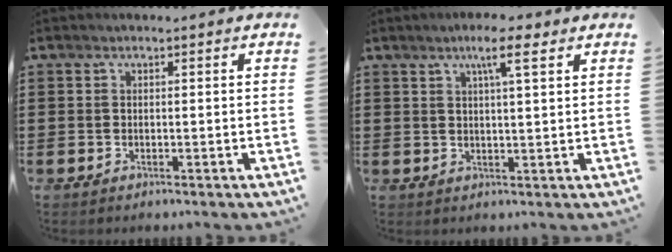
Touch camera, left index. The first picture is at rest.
{"total": 5.5, "force": [3.2, 0.6, 4.4], "torque": [-0.079, 0.001, 0.049]}